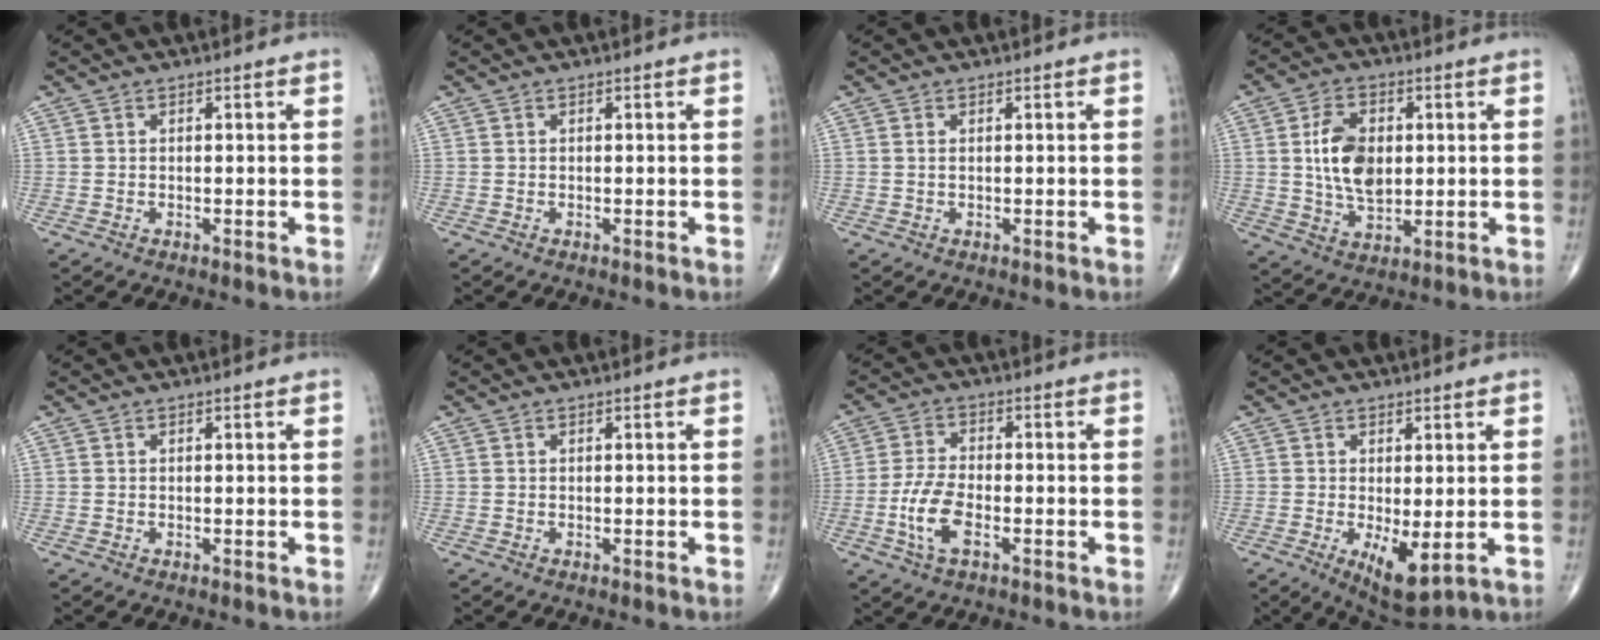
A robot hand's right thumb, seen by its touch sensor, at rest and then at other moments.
{"total": 0.0}
{"total": 0.6, "force": [0.2, 0.3, 0.5], "torque": [-0.013, 0.004, 0.004]}
{"total": 10.6, "force": [1.2, 6.5, 8.3], "torque": [-0.138, -0.007, 0.027]}
{"total": 0.0}
{"total": 0.0}
{"total": 7.6, "force": [-2.6, 3.4, 6.2], "torque": [-0.135, 0.011, -0.051]}
{"total": 6.9, "force": [-1.3, 2.6, 6.3], "torque": [-0.098, -0.019, -0.009]}